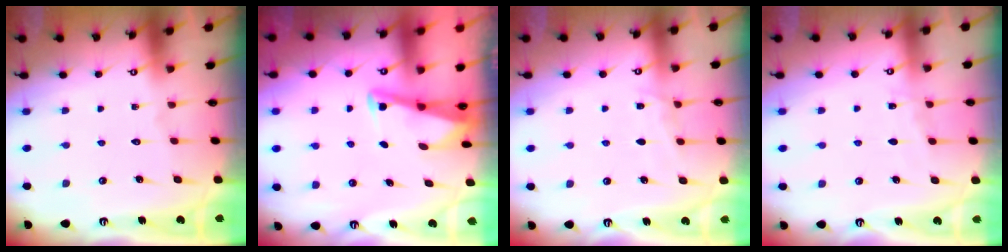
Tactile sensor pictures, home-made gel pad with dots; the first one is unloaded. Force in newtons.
{"total": 2.9, "press": 2.9, "slide": 0.4}
{"total": 4.9, "press": 4.9, "slide": 0.6}
{"total": 2.8, "press": 2.8, "slide": 0.4}